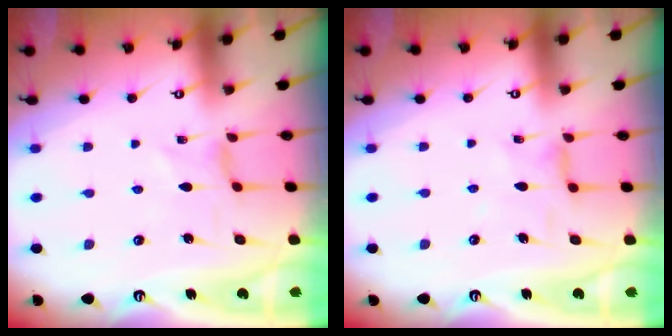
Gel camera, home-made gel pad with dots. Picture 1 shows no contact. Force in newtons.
{"total": 3.5, "press": 3.5, "slide": 0.4}